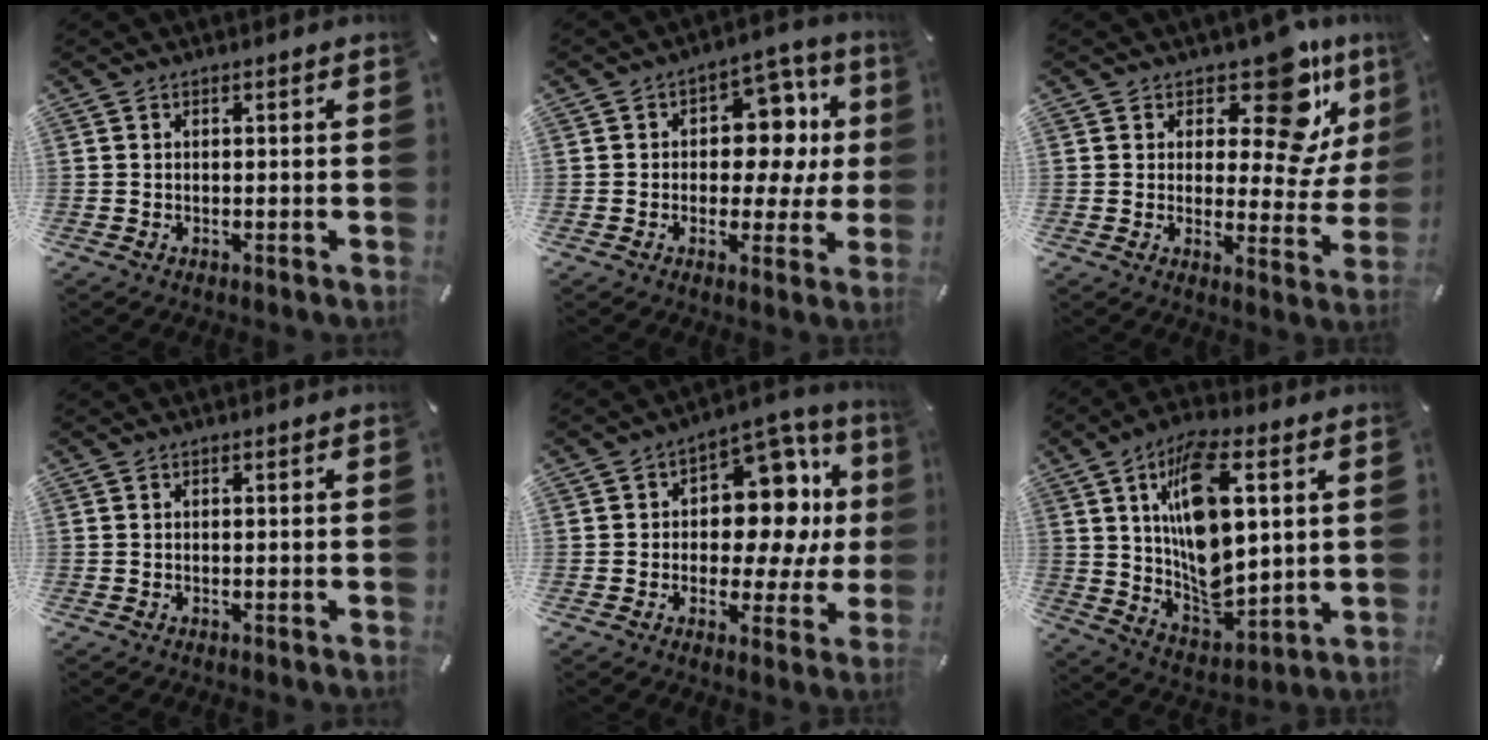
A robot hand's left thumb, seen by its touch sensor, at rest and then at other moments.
{"total": 12.3, "force": [1.9, 9.0, 8.0], "torque": [-0.098, -0.016, 0.035]}
{"total": 15.9, "force": [9.7, 7.0, 10.5], "torque": [-0.135, -0.073, 0.160]}
{"total": 0.0}
{"total": 14.4, "force": [2.9, 10.0, 9.9], "torque": [-0.123, -0.038, 0.050]}
{"total": 17.4, "force": [5.7, 9.1, 13.7], "torque": [-0.258, -0.020, 0.094]}